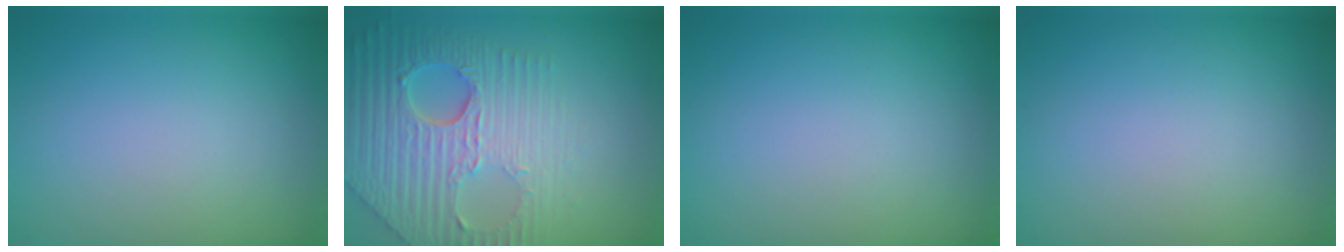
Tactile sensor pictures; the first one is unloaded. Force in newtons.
{"total": 8.4, "press": 6.1, "slide": 5.8}
{"total": 0.0}
{"total": 0.0}